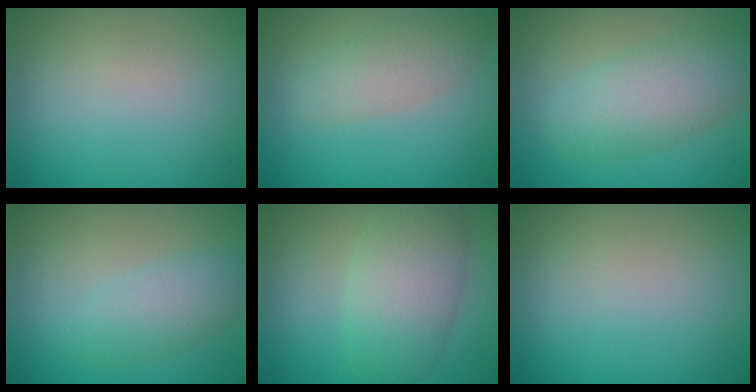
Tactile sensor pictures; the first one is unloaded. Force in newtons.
{"total": 3.0, "press": 3.0, "slide": 0.1}
{"total": 5.1, "press": 5.1, "slide": 0.1}
{"total": 2.9, "press": 2.8, "slide": 0.2}
{"total": 5.9, "press": 5.9, "slide": 0.2}
{"total": 0.0}